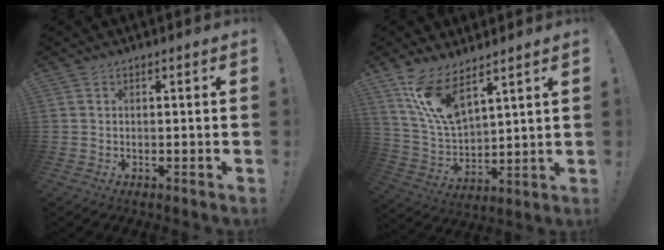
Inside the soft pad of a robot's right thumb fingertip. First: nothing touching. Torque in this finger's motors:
{"motor_torque": [1.67, 1.77, 0.42, 0.45, 0.11]}